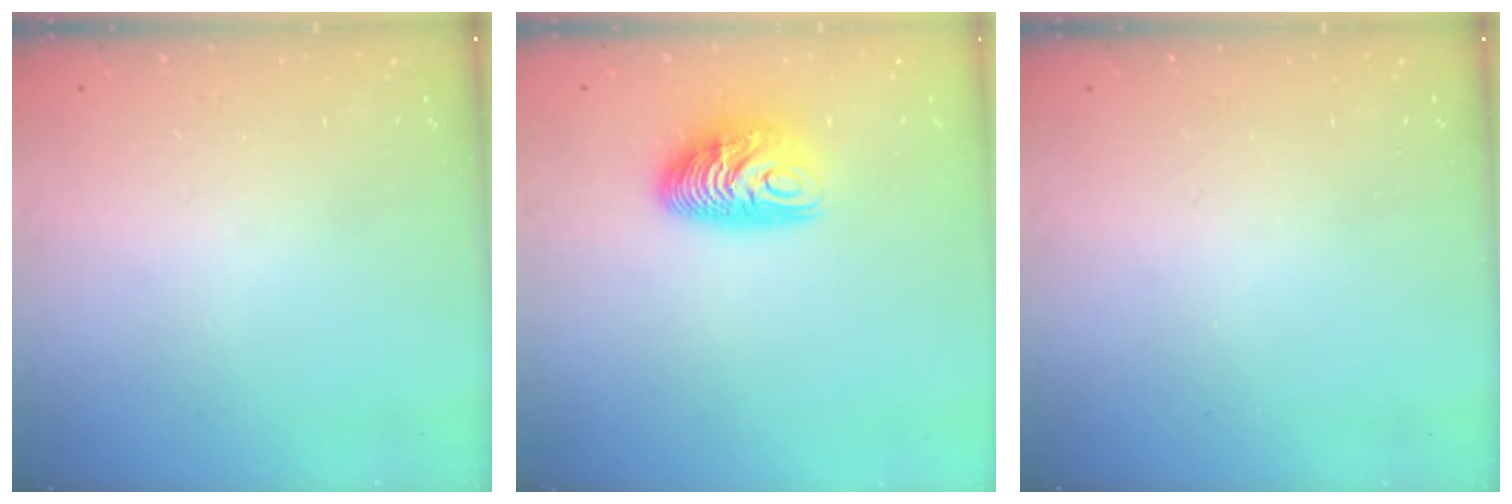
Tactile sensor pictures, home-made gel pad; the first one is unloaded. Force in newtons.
{"total": 9.8, "press": 9.8, "slide": 0.3}
{"total": 0.0}